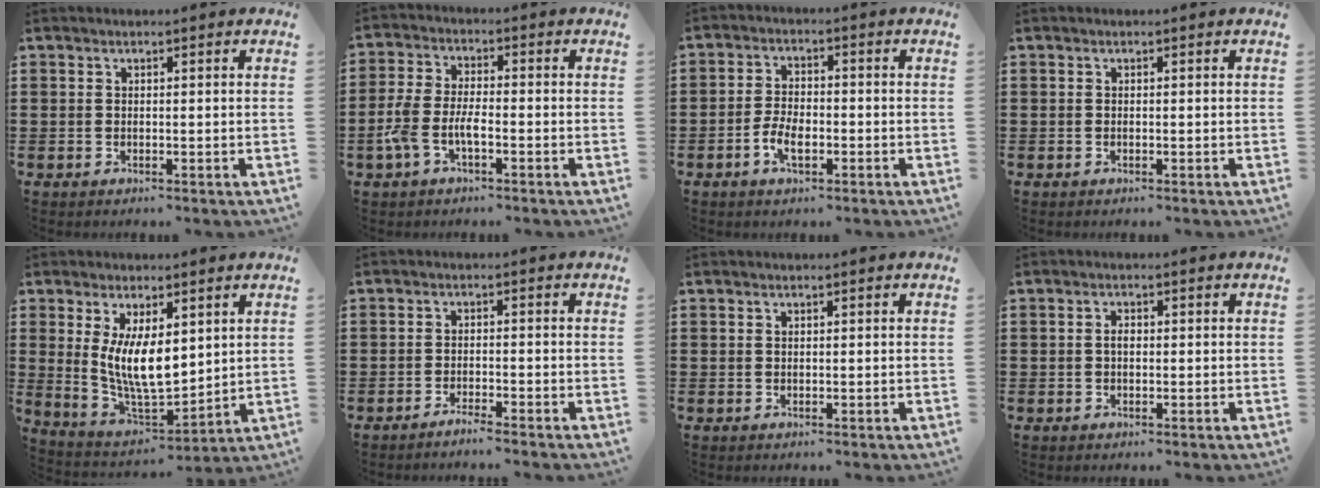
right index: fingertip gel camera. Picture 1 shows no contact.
{"total": 5.4, "force": [-2.4, 2.0, 4.4], "torque": [-0.108, -0.002, -0.053]}
{"total": 4.5, "force": [-1.8, 2.2, 3.4], "torque": [-0.080, -0.001, -0.037]}
{"total": 0.0}
{"total": 8.8, "force": [2.0, 4.0, 7.6], "torque": [-0.152, -0.010, 0.034]}
{"total": 1.9, "force": [-1.8, -0.4, 0.5], "torque": [-0.009, 0.002, -0.035]}
{"total": 0.0}
{"total": 1.3, "force": [0.0, 0.7, 1.1], "torque": [-0.023, 0.003, -0.002]}